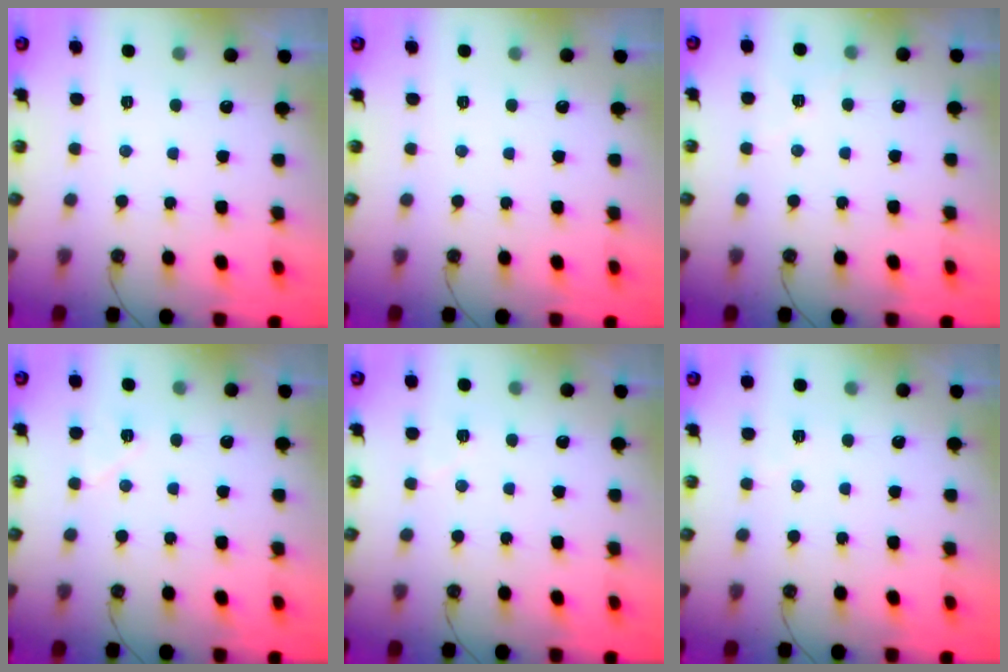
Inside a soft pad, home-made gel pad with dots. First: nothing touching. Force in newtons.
{"total": 0.0}
{"total": 5.9, "press": 5.4, "slide": 2.4}
{"total": 5.9, "press": 5.8, "slide": 0.8}
{"total": 4.8, "press": 4.7, "slide": 0.9}
{"total": 4.3, "press": 4.1, "slide": 1.4}